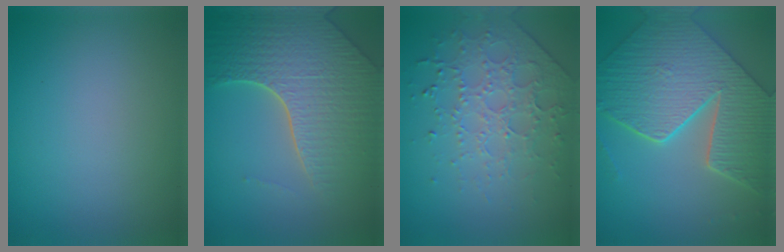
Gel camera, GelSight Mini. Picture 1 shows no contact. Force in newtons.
{"total": 8.1, "press": 5.7, "slide": 5.7}
{"total": 4.1, "press": 3.3, "slide": 2.4}
{"total": 9.2, "press": 7.1, "slide": 5.8}